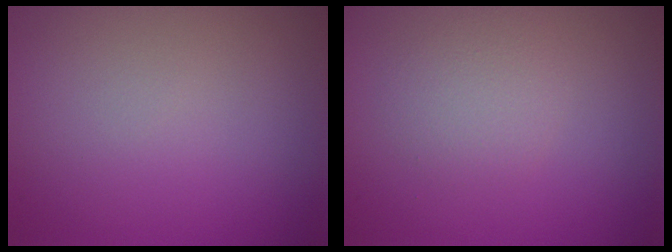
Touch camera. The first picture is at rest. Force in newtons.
{"total": 2.0, "press": 2.0, "slide": 0.2}